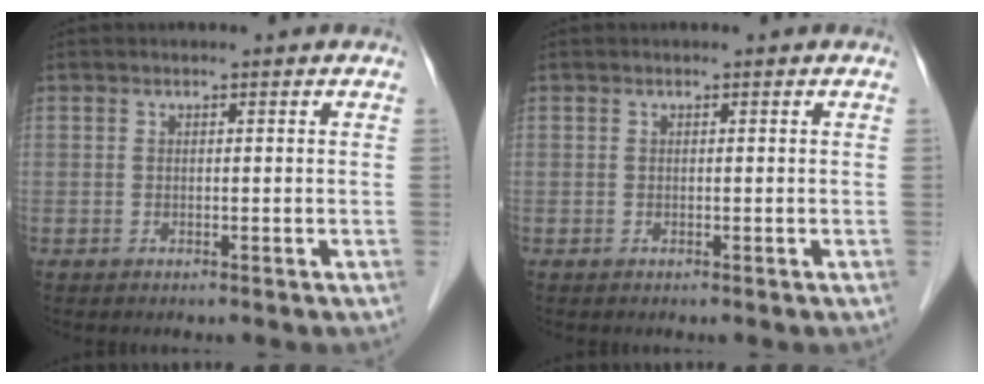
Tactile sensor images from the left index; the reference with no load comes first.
{"total": 0.0}